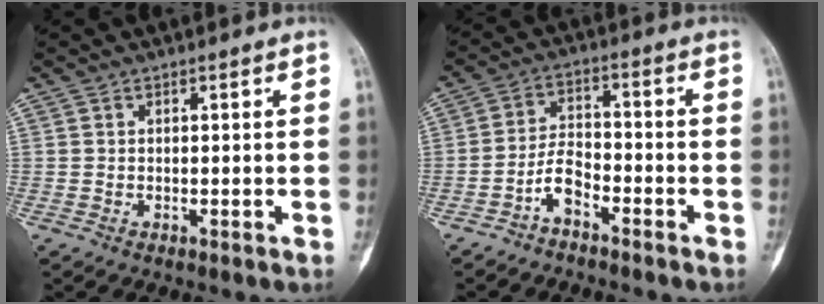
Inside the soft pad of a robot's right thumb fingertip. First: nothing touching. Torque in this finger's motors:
{"motor_torque": [-0.02, 0.12, 0.47, -0.23, 0.01]}